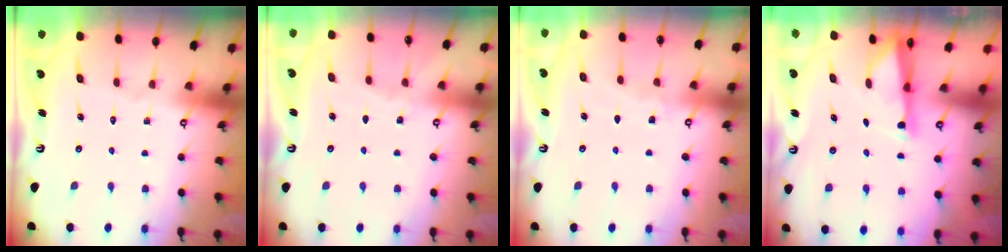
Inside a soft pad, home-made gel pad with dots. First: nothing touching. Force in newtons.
{"total": 2.2, "press": 2.1, "slide": 0.4}
{"total": 3.0, "press": 3.0, "slide": 0.4}
{"total": 3.0, "press": 2.9, "slide": 0.5}